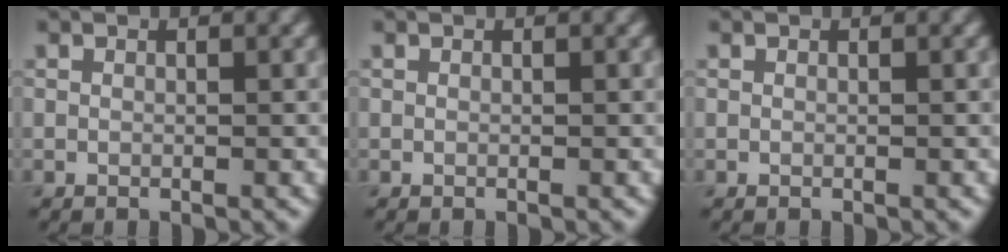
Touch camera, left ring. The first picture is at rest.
{"total": 0.0}
{"total": 0.0}